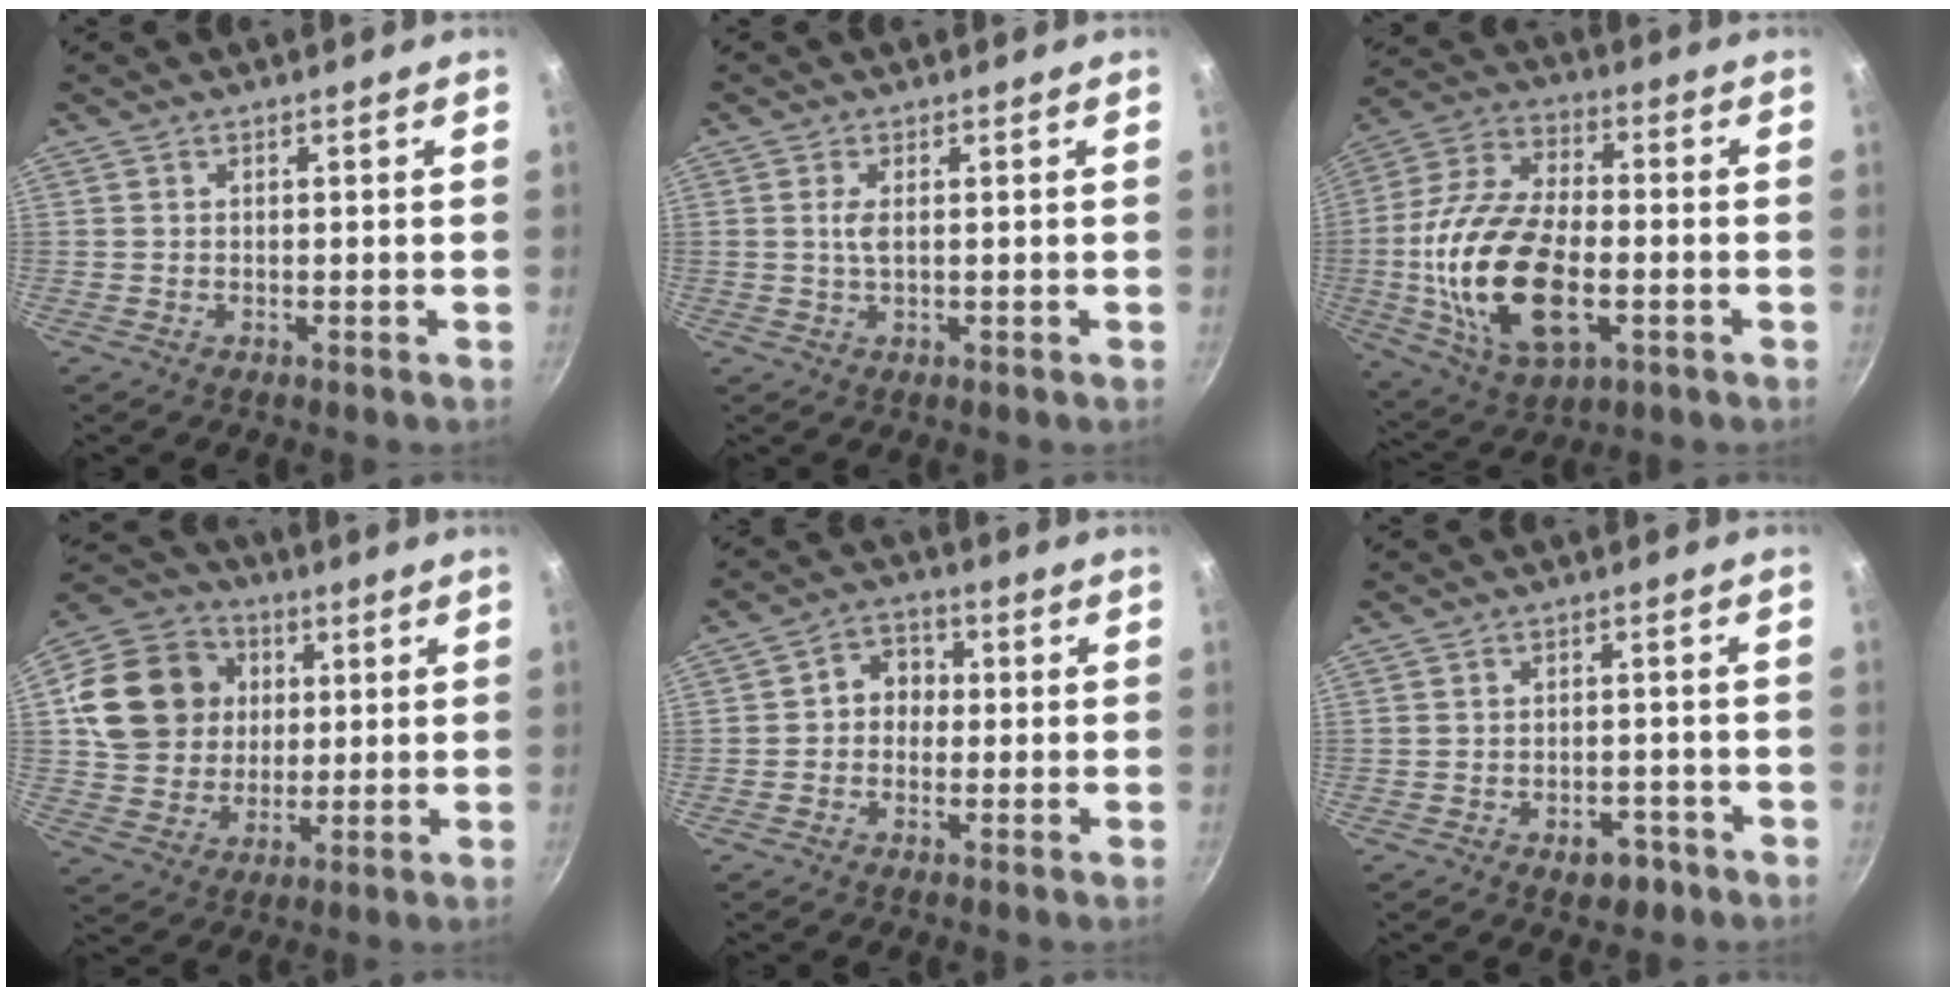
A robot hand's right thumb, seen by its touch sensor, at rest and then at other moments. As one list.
[{"total": 2.1, "force": [0.4, 0.8, 1.9], "torque": [-0.042, 0.000, 0.011]}, {"total": 22.3, "force": [-3.8, 11.8, 18.5], "torque": [-0.360, 0.018, -0.070]}, {"total": 17.2, "force": [3.4, 14.9, 8.0], "torque": [-0.131, 0.018, 0.059]}, {"total": 5.7, "force": [-0.2, 4.8, 3.0], "torque": [-0.016, 0.017, -0.015]}, {"total": 4.5, "force": [-2.5, 2.7, 2.5], "torque": [-0.017, 0.022, -0.026]}]